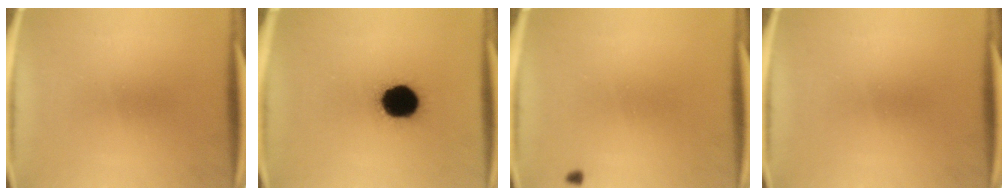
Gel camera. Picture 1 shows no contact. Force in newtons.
{"total": 15.4}
{"total": 0.6}
{"total": 0.0}